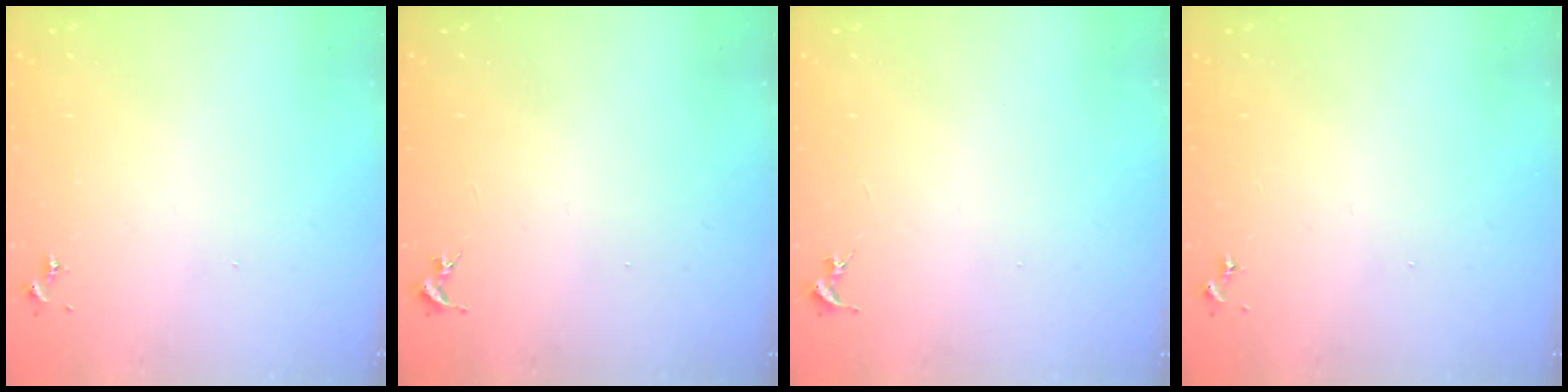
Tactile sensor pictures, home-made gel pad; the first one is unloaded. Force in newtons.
{"total": 0.0}
{"total": 0.0}
{"total": 0.0}